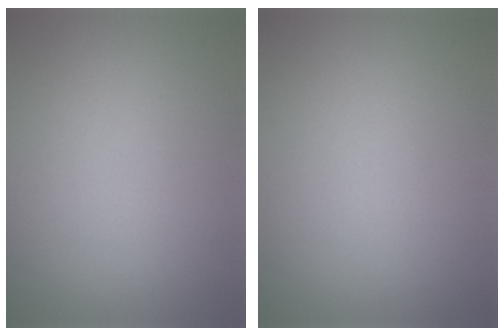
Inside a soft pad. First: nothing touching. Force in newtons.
{"total": 0.0}